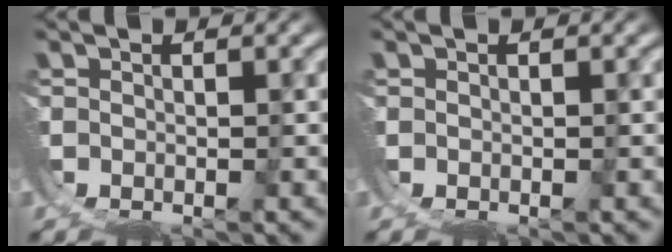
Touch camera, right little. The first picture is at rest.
{"total": 0.0}